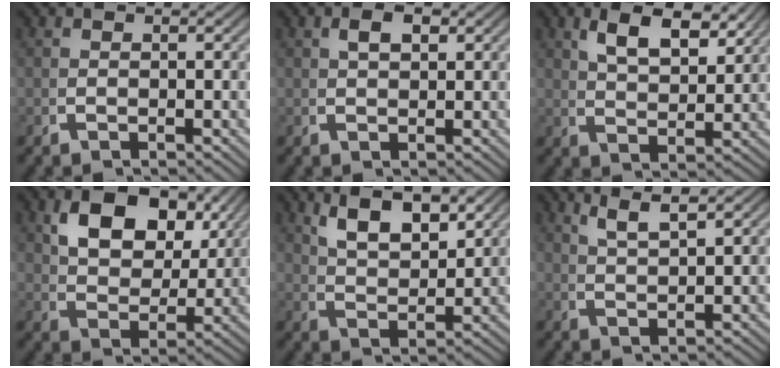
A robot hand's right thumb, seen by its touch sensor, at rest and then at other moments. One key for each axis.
{"total": 1.7, "fx": 1.0, "fy": 0.6, "fz": 1.2, "tx": -0.012, "ty": 0.006, "tz": 0.021}
{"total": 5.2, "fx": 3.6, "fy": 1.5, "fz": 3.4, "tx": -0.055, "ty": 0.006, "tz": 0.070}
{"total": 7.8, "fx": 3.4, "fy": 4.4, "fz": 5.6, "tx": -0.094, "ty": -0.005, "tz": 0.060}
{"total": 5.9, "fx": 3.8, "fy": 2.1, "fz": 4.0, "tx": -0.060, "ty": 0.005, "tz": 0.075}
{"total": 4.0, "fx": 3.4, "fy": 0.0, "fz": 2.1, "tx": -0.028, "ty": 0.014, "tz": 0.066}